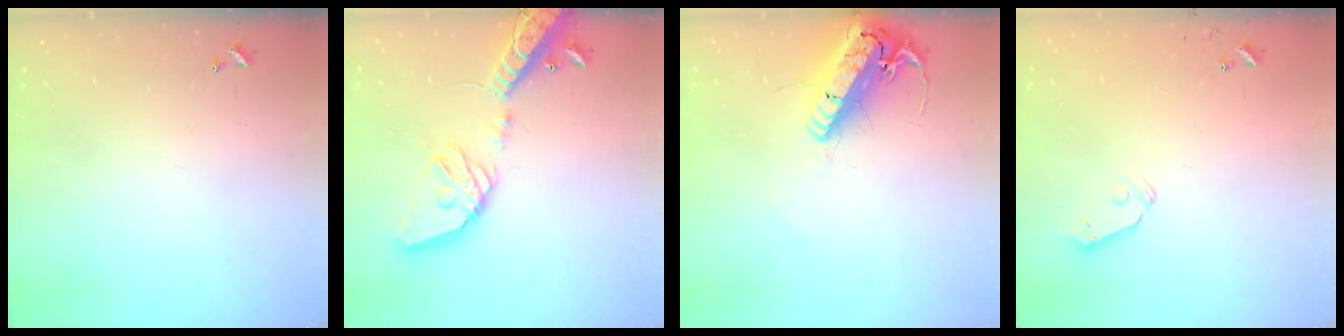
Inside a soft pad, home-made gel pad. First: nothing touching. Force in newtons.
{"total": 21.3, "press": 20.9, "slide": 3.7}
{"total": 20.0, "press": 19.6, "slide": 4.1}
{"total": 5.9, "press": 5.8, "slide": 1.0}